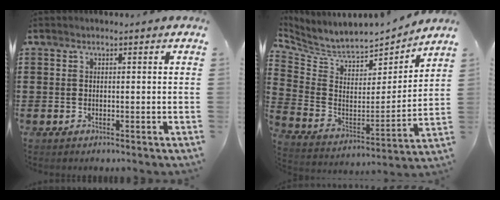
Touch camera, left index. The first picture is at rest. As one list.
[{"total": 5.8, "force": [5.4, 1.6, 1.2], "torque": [-0.058, -0.049, 0.090]}]